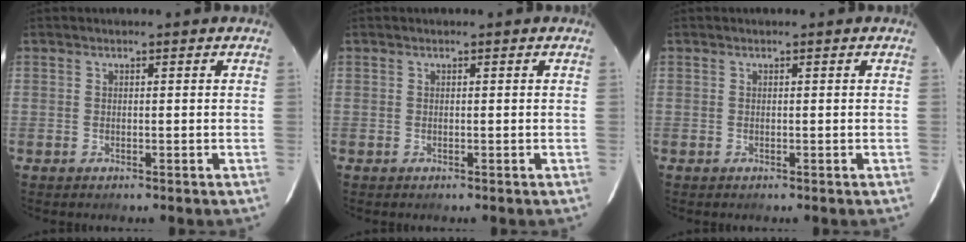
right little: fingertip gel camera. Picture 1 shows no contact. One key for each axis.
{"total": 0.0}
{"total": 0.0}